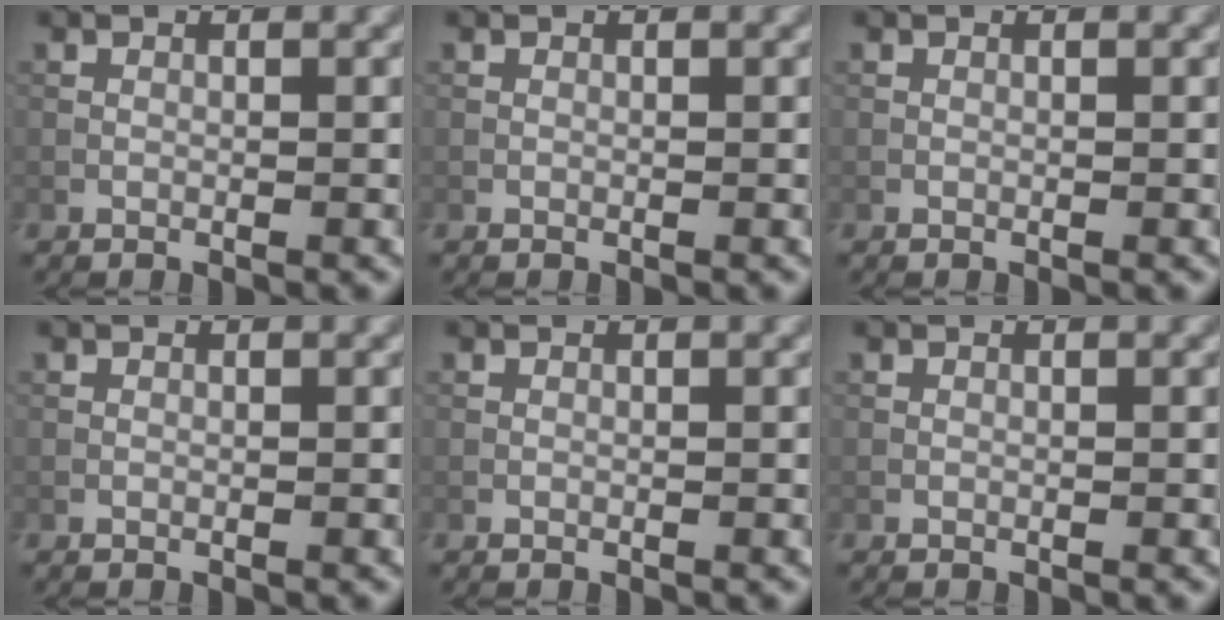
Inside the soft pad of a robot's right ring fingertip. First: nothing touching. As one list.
[{"total": 0.0}, {"total": 0.0}, {"total": 0.0}, {"total": 0.0}, {"total": 0.0}]